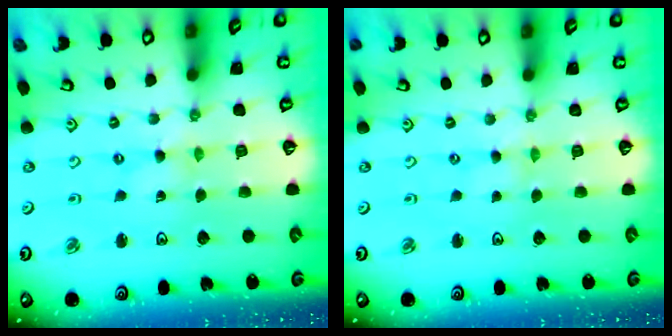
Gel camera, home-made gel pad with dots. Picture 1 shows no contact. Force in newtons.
{"total": 0.0}